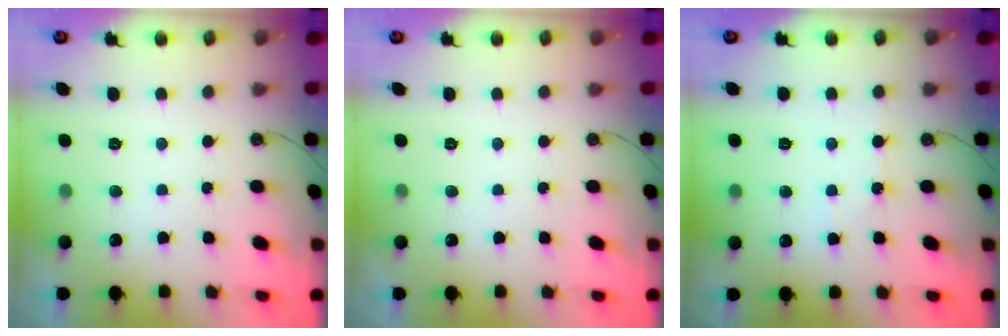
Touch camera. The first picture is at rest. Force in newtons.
{"total": 0.0}
{"total": 3.6, "press": 3.5, "slide": 0.6}